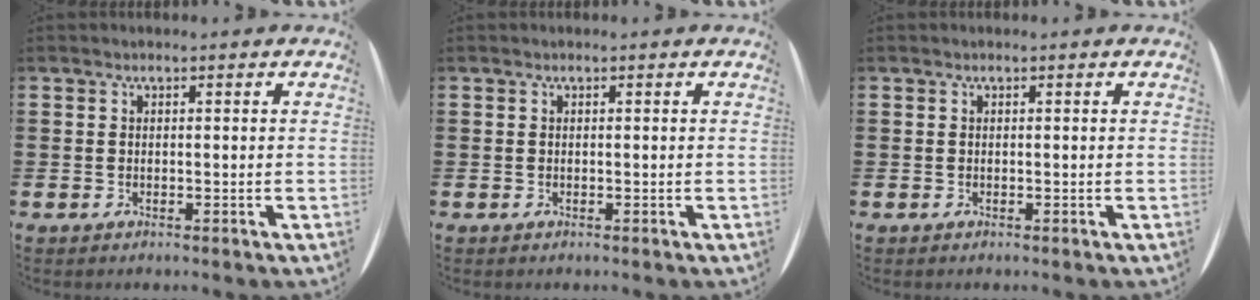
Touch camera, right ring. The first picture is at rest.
{"total": 0.0}
{"total": 0.0}